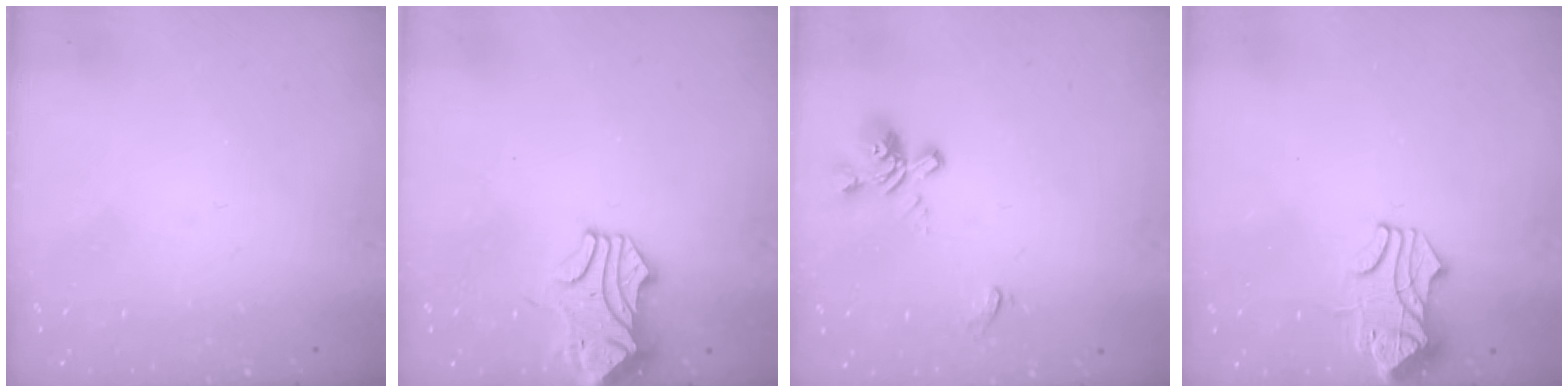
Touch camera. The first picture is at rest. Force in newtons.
{"total": 0.0}
{"total": 1.4, "press": 0.8, "slide": 1.2}
{"total": 1.4, "press": 0.9, "slide": 1.1}